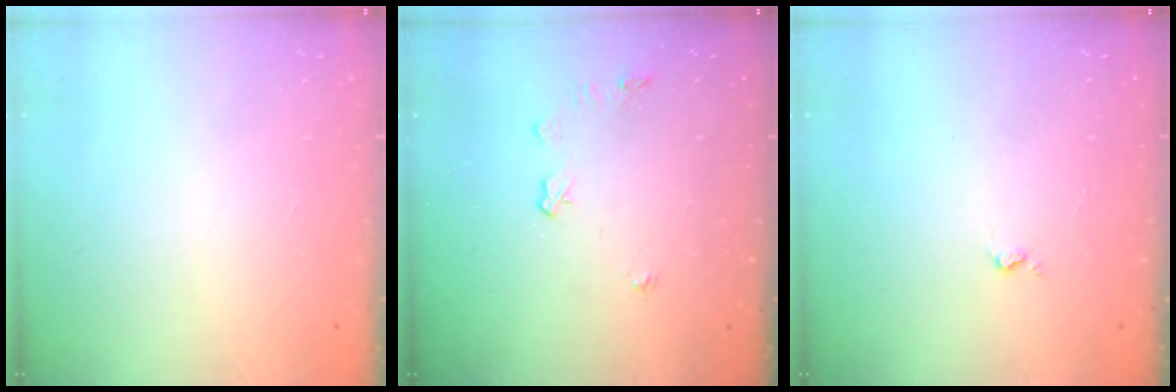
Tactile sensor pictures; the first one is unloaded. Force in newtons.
{"total": 4.1, "press": 4.1, "slide": 0.6}
{"total": 2.9, "press": 2.9, "slide": 0.5}